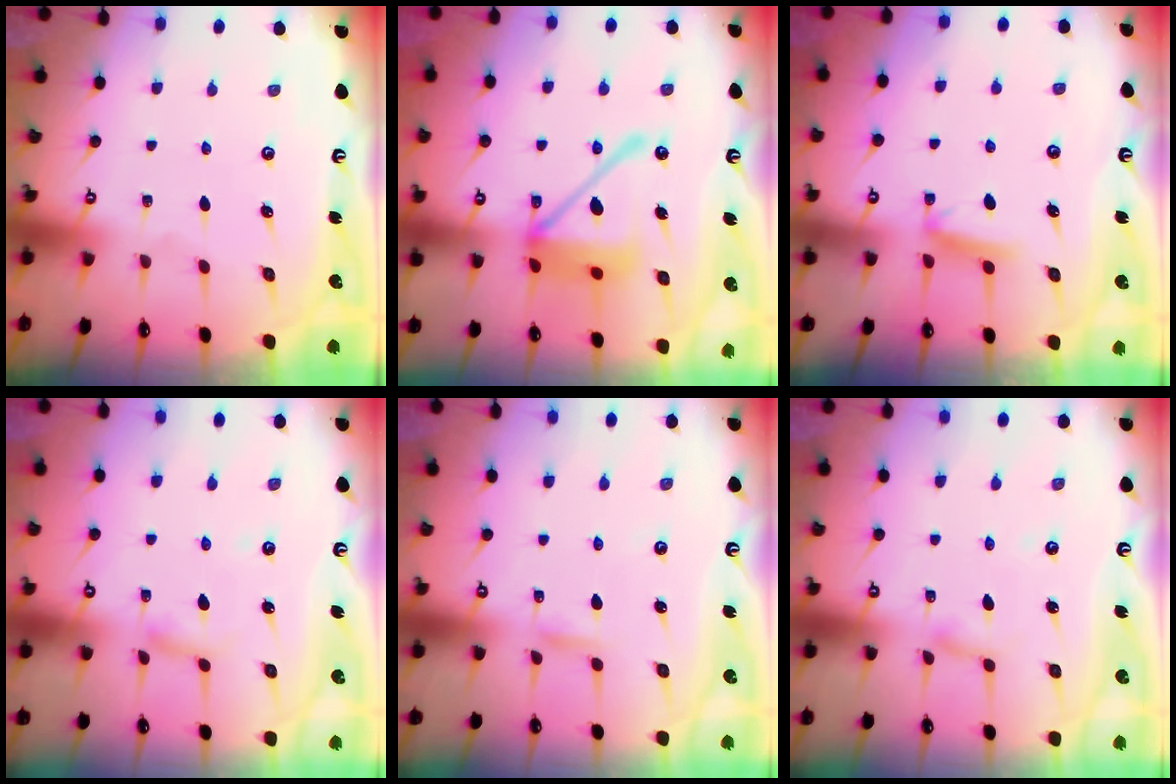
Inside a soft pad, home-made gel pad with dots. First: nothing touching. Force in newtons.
{"total": 16.3, "press": 16.2, "slide": 2.2}
{"total": 4.8, "press": 4.8, "slide": 0.7}
{"total": 2.7, "press": 2.7, "slide": 0.2}
{"total": 3.6, "press": 3.5, "slide": 0.4}
{"total": 2.6, "press": 2.6, "slide": 0.1}